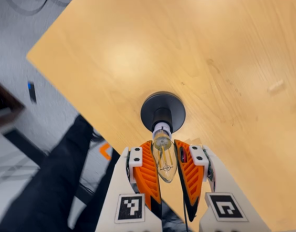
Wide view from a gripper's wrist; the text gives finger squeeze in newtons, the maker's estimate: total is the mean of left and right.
{"total": 21.2, "left": 22.0, "right": 20.3}